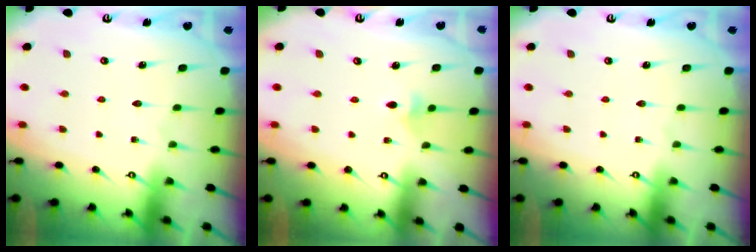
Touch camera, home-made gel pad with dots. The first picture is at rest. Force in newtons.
{"total": 3.1, "press": 3.1, "slide": 0.6}
{"total": 0.0}